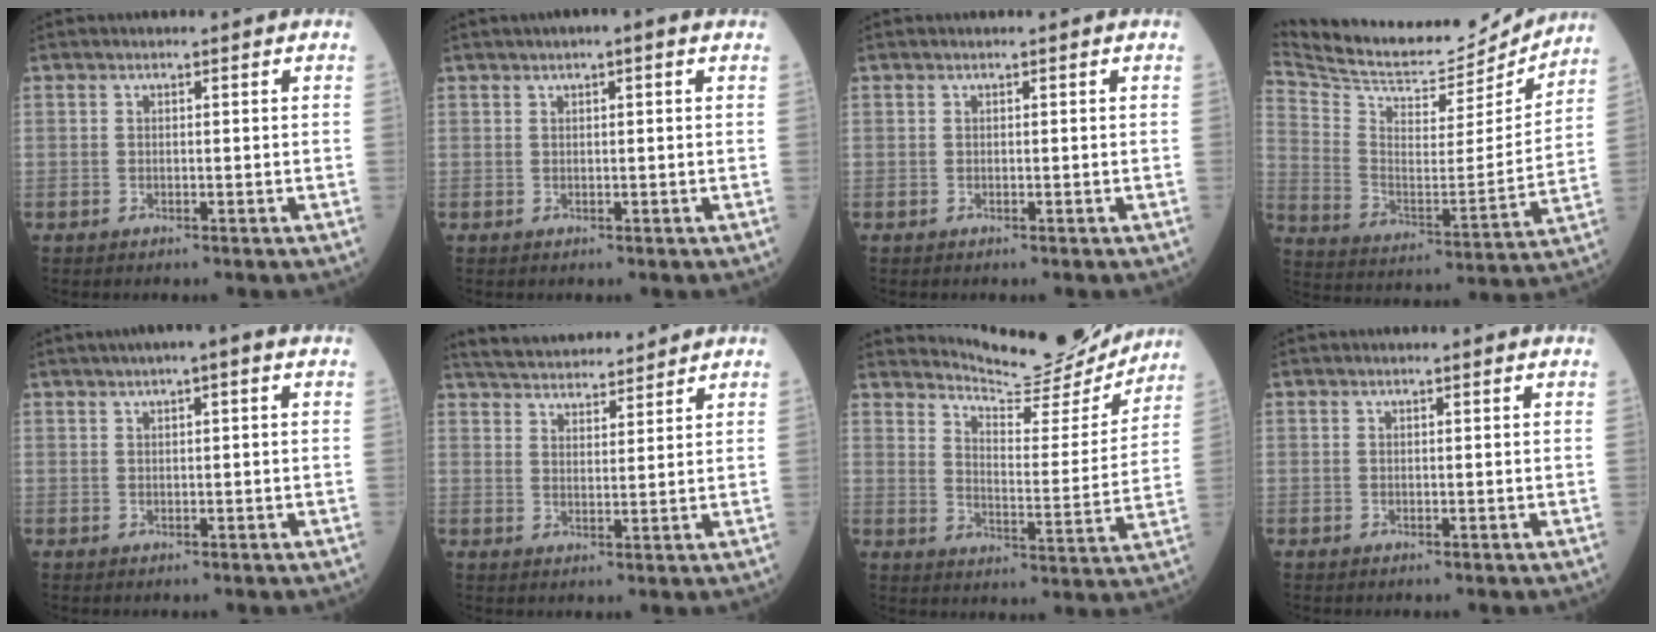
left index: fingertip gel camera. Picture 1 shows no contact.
{"total": 2.3, "force": [1.3, 0.2, 1.8], "torque": [-0.032, 0.013, 0.019]}
{"total": 0.0}
{"total": 20.1, "force": [19.2, 4.0, 4.2], "torque": [-0.091, -0.036, 0.298]}
{"total": 3.7, "force": [2.1, 0.3, 3.0], "torque": [-0.048, 0.018, 0.031]}
{"total": 12.3, "force": [11.7, 1.9, 3.2], "torque": [-0.057, 0.024, 0.182]}
{"total": 14.2, "force": [14.0, 1.3, 1.8], "torque": [-0.032, -0.043, 0.188]}
{"total": 0.9, "force": [0.8, 0.0, 0.4], "torque": [-0.013, 0.004, 0.010]}